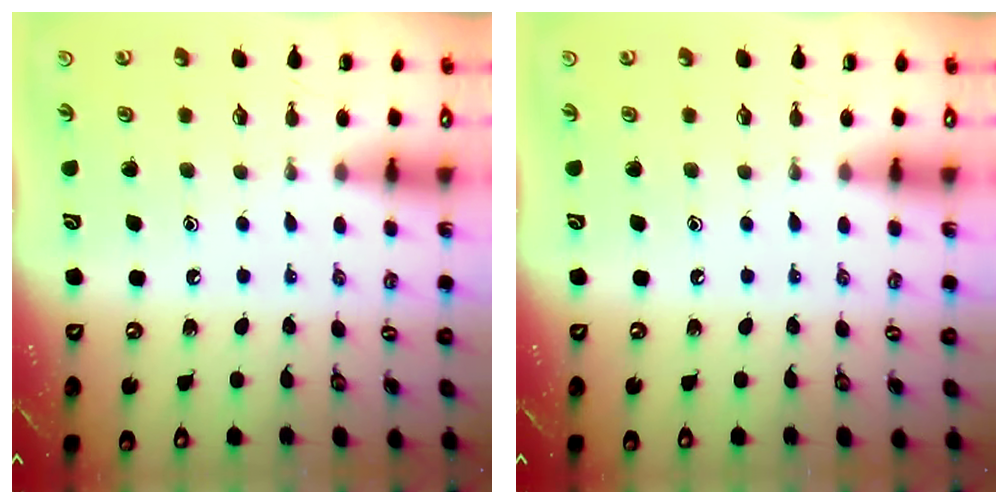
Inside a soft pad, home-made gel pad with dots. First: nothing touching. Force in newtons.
{"total": 0.0}